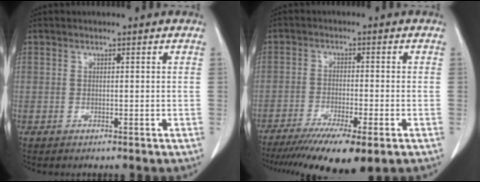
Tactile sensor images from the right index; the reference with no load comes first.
{"total": 12.4, "force": [-8.7, 1.5, 8.6], "torque": [-0.136, -0.027, -0.141]}